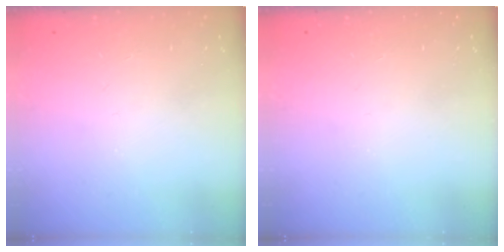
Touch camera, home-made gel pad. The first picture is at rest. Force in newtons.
{"total": 0.0}